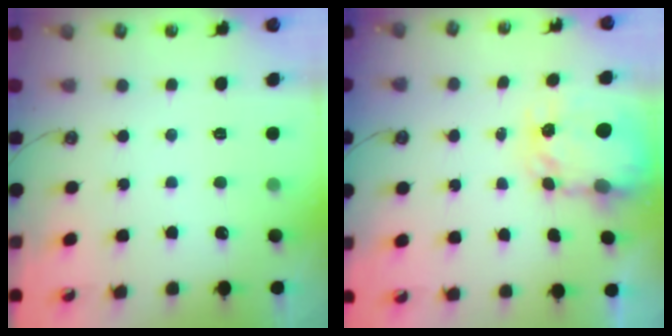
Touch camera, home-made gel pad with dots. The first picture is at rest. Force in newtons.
{"total": 4.6, "press": 4.5, "slide": 0.4}